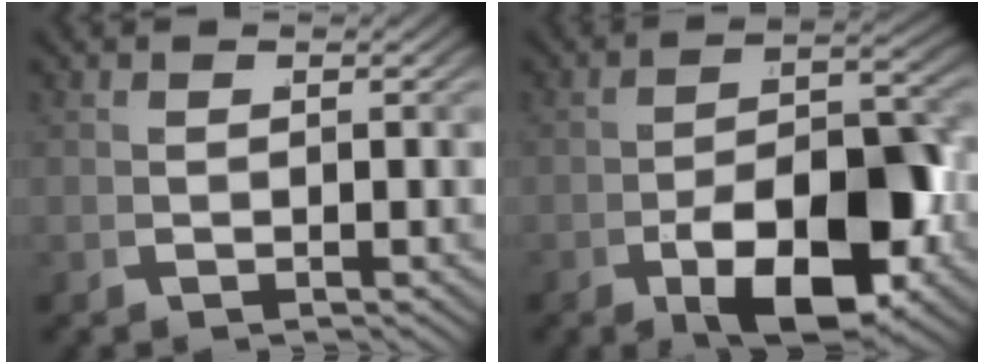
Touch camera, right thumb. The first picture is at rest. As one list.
[{"total": 11.3, "force": [-2.4, 5.7, 9.4], "torque": [-0.158, -0.033, -0.023]}]